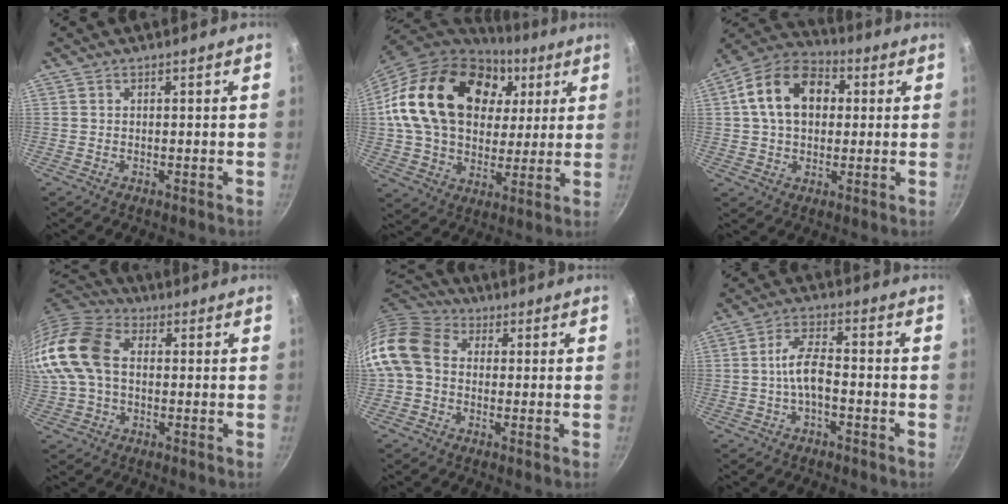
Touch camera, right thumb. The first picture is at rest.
{"total": 26.9, "force": [7.4, 19.1, 17.5], "torque": [-0.291, 0.008, 0.127]}
{"total": 14.8, "force": [2.7, 10.6, 10.0], "torque": [-0.141, 0.025, 0.027]}
{"total": 17.8, "force": [1.3, 12.2, 12.9], "torque": [-0.271, 0.036, 0.008]}
{"total": 12.8, "force": [0.3, 10.0, 7.9], "torque": [-0.138, 0.026, -0.015]}
{"total": 5.9, "force": [-1.7, 2.4, 5.2], "torque": [-0.099, 0.029, -0.038]}